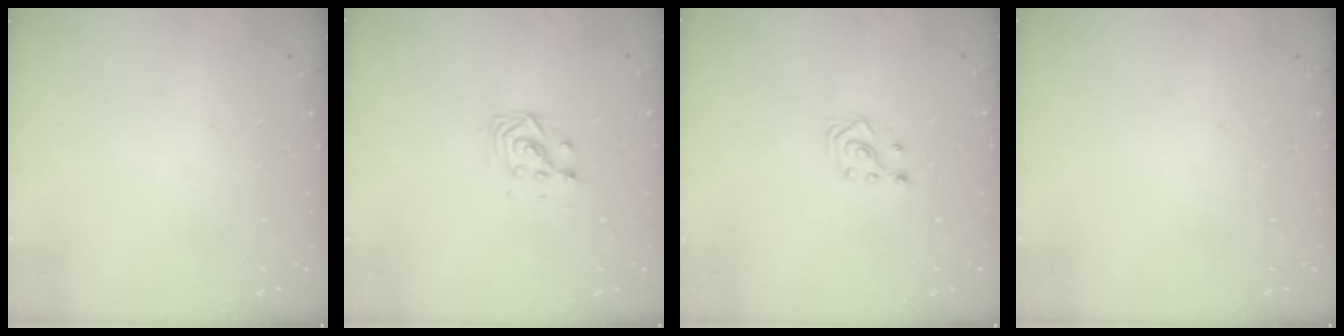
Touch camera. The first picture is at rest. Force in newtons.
{"total": 3.7, "press": 3.7, "slide": 0.3}
{"total": 2.9, "press": 2.7, "slide": 1.0}
{"total": 0.0}